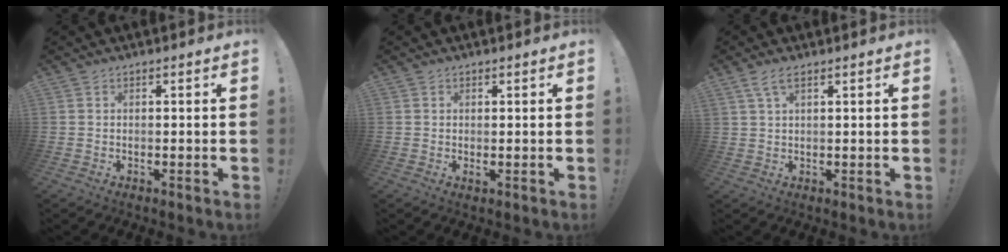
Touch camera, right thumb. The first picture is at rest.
{"total": 0.6, "force": [0.3, 0.2, 0.5], "torque": [-0.007, -0.002, 0.005]}
{"total": 3.7, "force": [2.2, 1.1, 2.8], "torque": [-0.056, -0.002, 0.040]}